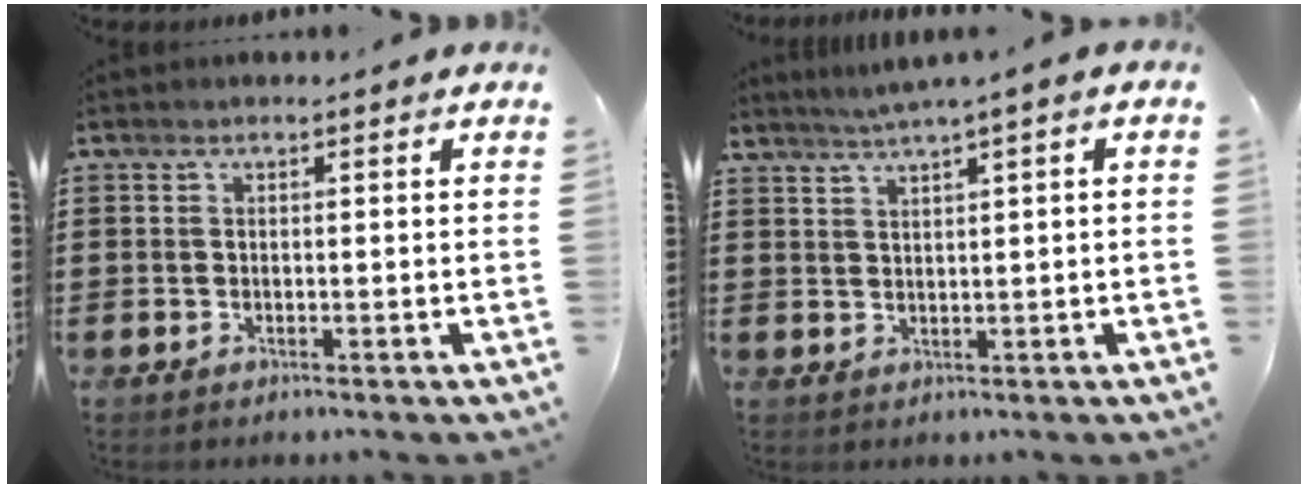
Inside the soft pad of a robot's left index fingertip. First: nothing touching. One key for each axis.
{"total": 1.5, "fx": 0.9, "fy": -0.4, "fz": 1.1, "tx": -0.019, "ty": -0.002, "tz": 0.016}